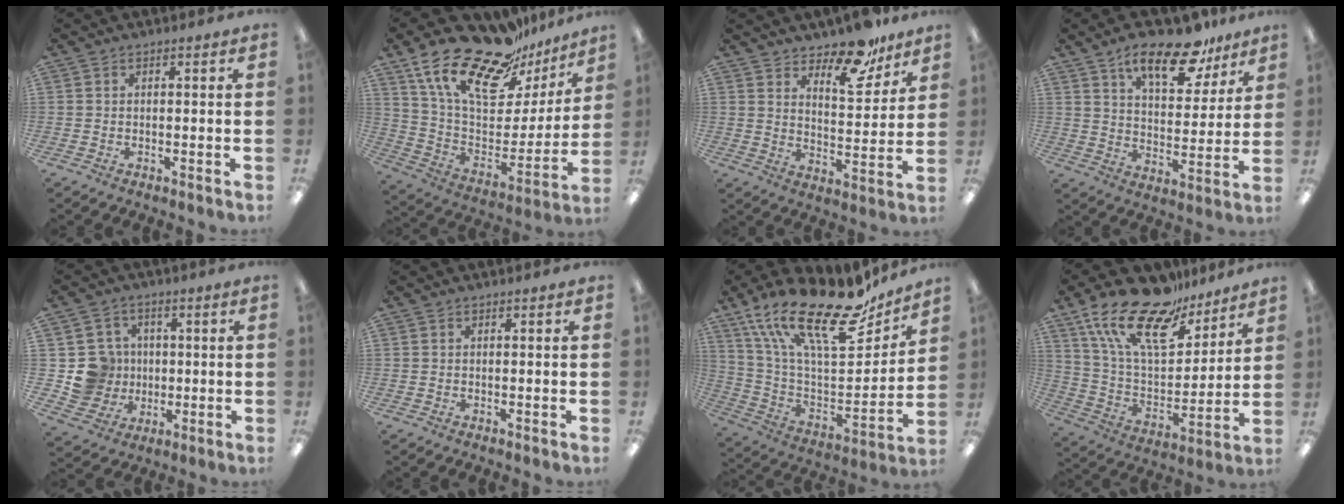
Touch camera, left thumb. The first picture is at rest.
{"total": 24.6, "force": [18.4, 10.2, 12.6], "torque": [-0.214, -0.125, 0.321]}
{"total": 12.2, "force": [10.2, 4.7, 4.6], "torque": [-0.054, -0.077, 0.183]}
{"total": 15.9, "force": [11.4, 6.2, 9.2], "torque": [-0.137, -0.061, 0.192]}
{"total": 10.1, "force": [0.3, 9.9, 2.0], "torque": [-0.056, 0.009, 0.020]}
{"total": 0.0}
{"total": 25.8, "force": [16.8, 10.3, 16.6], "torque": [-0.286, -0.111, 0.288]}
{"total": 21.8, "force": [15.2, 9.3, 12.4], "torque": [-0.250, -0.092, 0.270]}